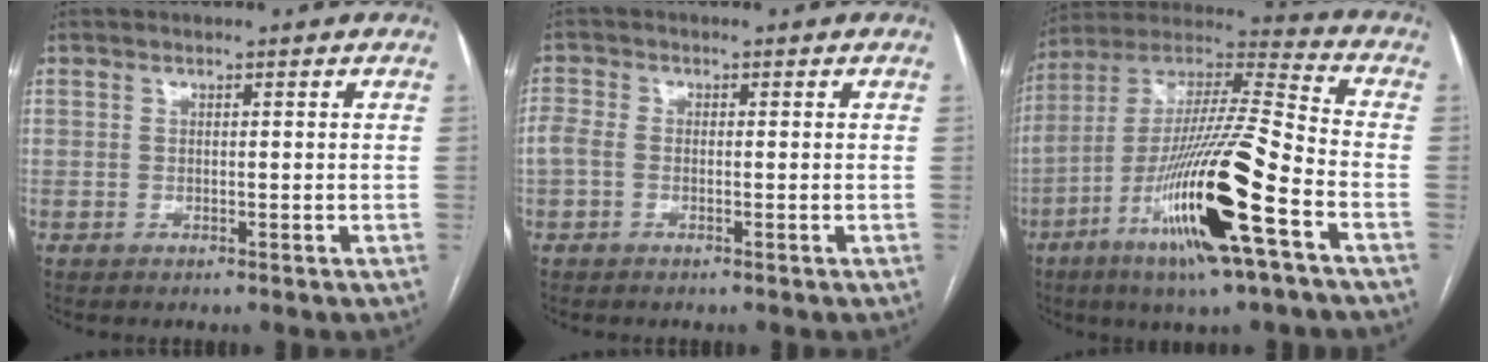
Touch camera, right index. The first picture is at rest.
{"total": 2.6, "force": [-0.6, 1.8, 1.9], "torque": [-0.056, 0.010, -0.013]}
{"total": 21.8, "force": [-8.9, 1.1, 19.9], "torque": [-0.386, -0.028, -0.164]}